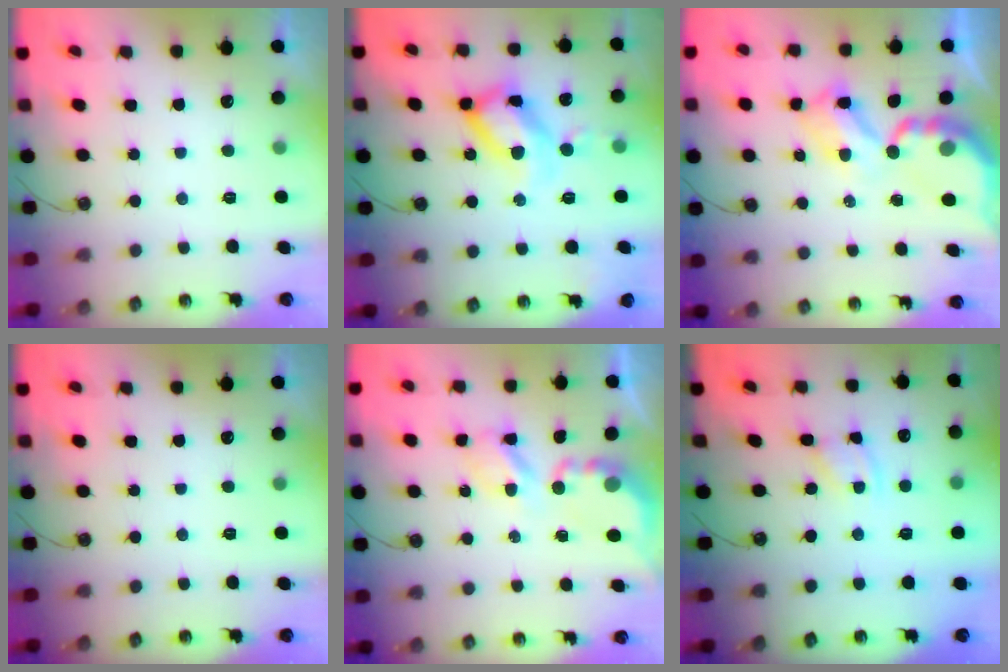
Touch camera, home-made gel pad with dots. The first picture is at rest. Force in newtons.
{"total": 18.5, "press": 18.5, "slide": 1.3}
{"total": 9.7, "press": 9.6, "slide": 0.6}
{"total": 0.0}
{"total": 4.8, "press": 4.7, "slide": 0.4}
{"total": 3.2, "press": 3.2, "slide": 0.1}